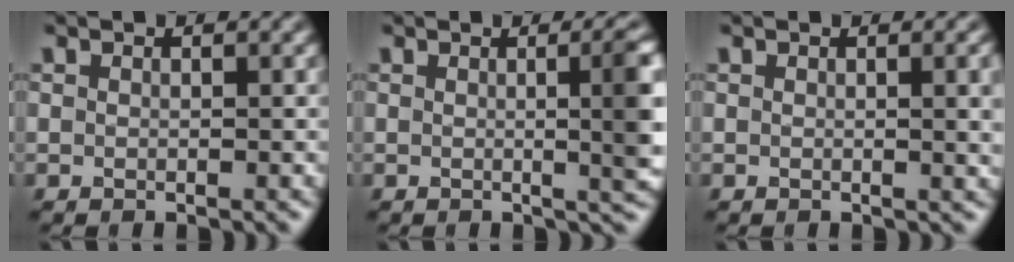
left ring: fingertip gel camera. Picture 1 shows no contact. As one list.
[{"total": 5.2, "force": [0.2, 1.6, 5.0], "torque": [-0.048, 0.004, 0.001]}, {"total": 2.8, "force": [0.2, 0.8, 2.6], "torque": [-0.023, 0.003, -0.001]}]